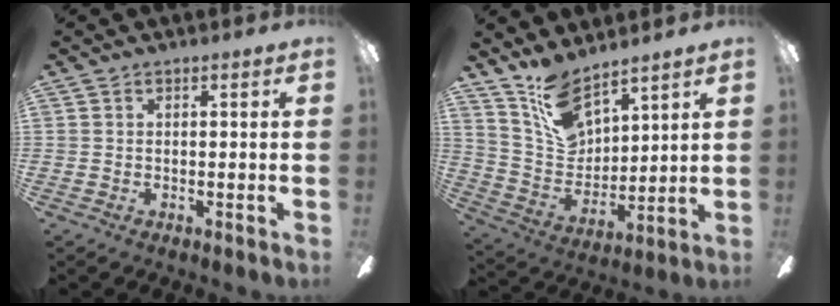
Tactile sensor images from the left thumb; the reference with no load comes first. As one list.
[{"total": 12.9, "force": [10.1, 6.0, 5.2], "torque": [-0.114, -0.058, 0.198]}]